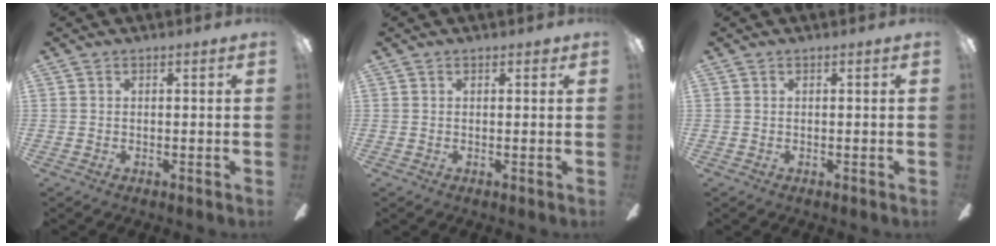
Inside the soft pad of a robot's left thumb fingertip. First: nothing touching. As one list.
[{"total": 1.0, "force": [0.7, 0.4, 0.6], "torque": [-0.004, -0.001, 0.010]}, {"total": 0.0}]